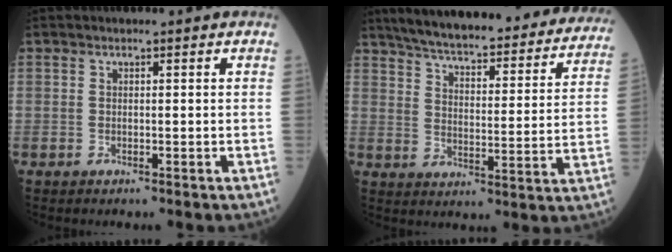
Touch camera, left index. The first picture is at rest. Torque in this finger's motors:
{"motor_torque": [0.94, -1.20, 0.13, 0.13]}